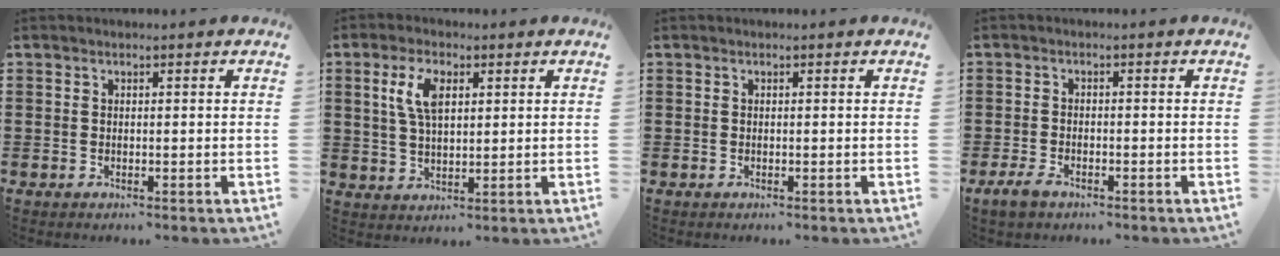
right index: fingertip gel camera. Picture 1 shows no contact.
{"total": 6.1, "force": [2.0, 2.9, 5.0], "torque": [-0.109, 0.012, 0.033]}
{"total": 0.0}
{"total": 2.3, "force": [-1.7, 1.0, 1.3], "torque": [-0.029, 0.002, -0.034]}